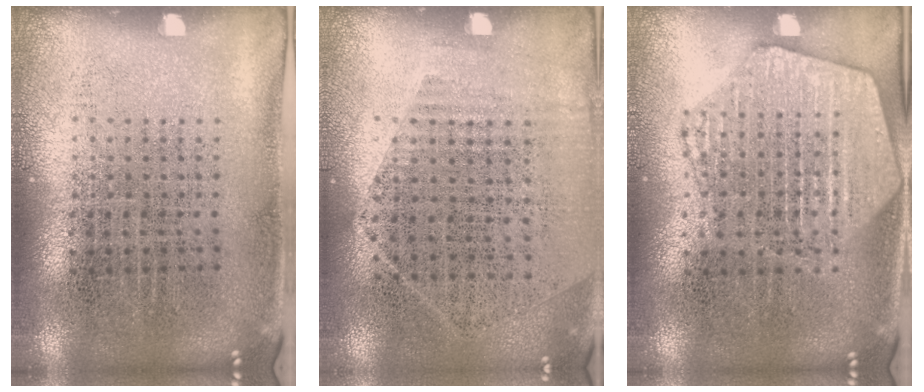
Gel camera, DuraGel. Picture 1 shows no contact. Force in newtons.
{"total": 1.2, "press": 1.0, "slide": 0.6}
{"total": 2.0, "press": 2.0, "slide": 0.2}